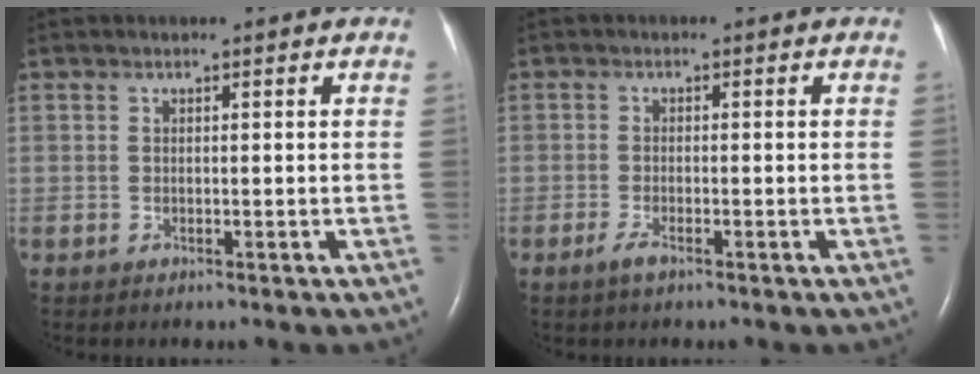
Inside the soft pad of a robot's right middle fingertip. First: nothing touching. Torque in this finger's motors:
{"motor_torque": [0.26, -0.22, 0.00, 0.00]}